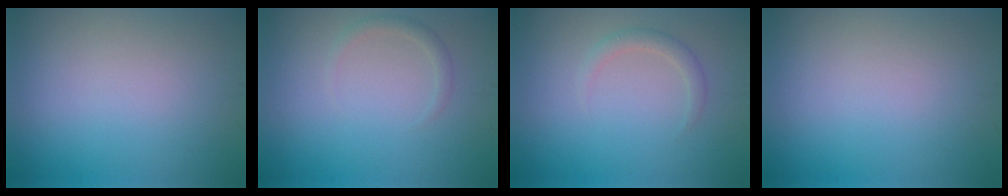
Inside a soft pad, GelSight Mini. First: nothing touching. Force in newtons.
{"total": 1.1, "press": 1.1, "slide": 0.1}
{"total": 1.4, "press": 1.4, "slide": 0.1}
{"total": 0.0}